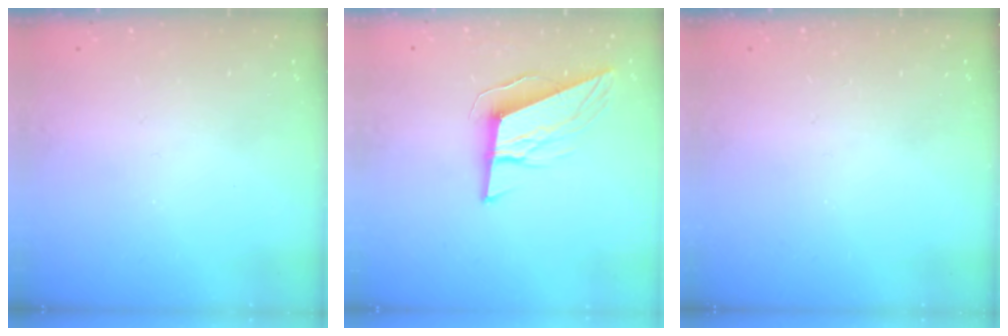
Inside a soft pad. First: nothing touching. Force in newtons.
{"total": 10.3, "press": 10.0, "slide": 2.8}
{"total": 0.0}